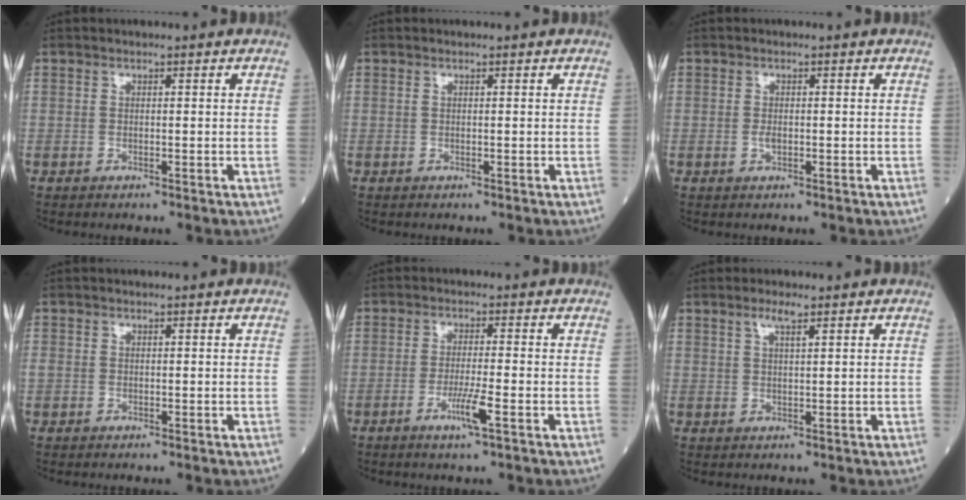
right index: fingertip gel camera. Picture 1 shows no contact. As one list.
[{"total": 0.0}, {"total": 1.0, "force": [-0.2, 0.5, 0.9], "torque": [-0.022, -0.001, -0.003]}, {"total": 0.6, "force": [-0.1, 0.5, 0.2], "torque": [-0.008, 0.008, -0.001]}, {"total": 4.3, "force": [-2.0, -0.4, 3.8], "torque": [-0.076, -0.009, -0.039]}, {"total": 2.4, "force": [1.6, 0.1, 1.8], "torque": [-0.039, 0.003, 0.030]}]